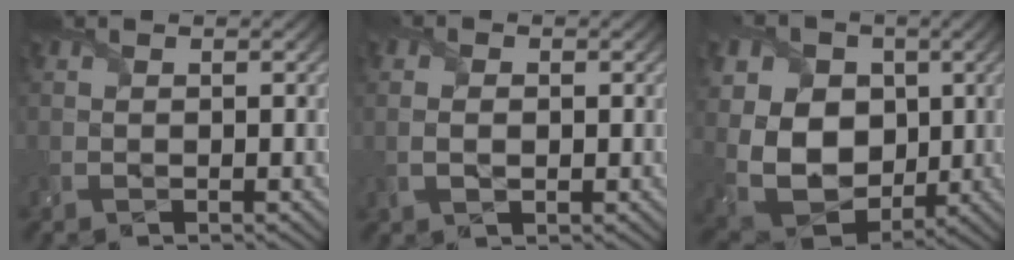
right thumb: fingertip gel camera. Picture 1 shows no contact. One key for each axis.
{"total": 2.4, "fx": 0.0, "fy": 1.5, "fz": 1.8, "tx": -0.031, "ty": -0.002, "tz": -0.004}
{"total": 15.0, "fx": 1.6, "fy": 12.0, "fz": 8.9, "tx": -0.220, "ty": 0.007, "tz": 0.029}